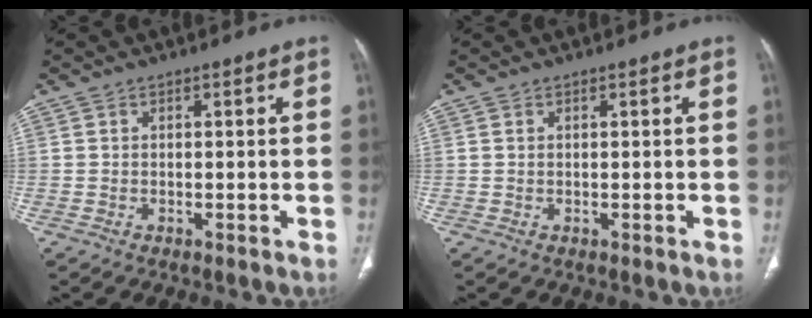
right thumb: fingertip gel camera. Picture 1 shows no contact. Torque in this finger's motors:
{"motor_torque": [0.16, -0.08, -0.26, 0.08, 0.04]}